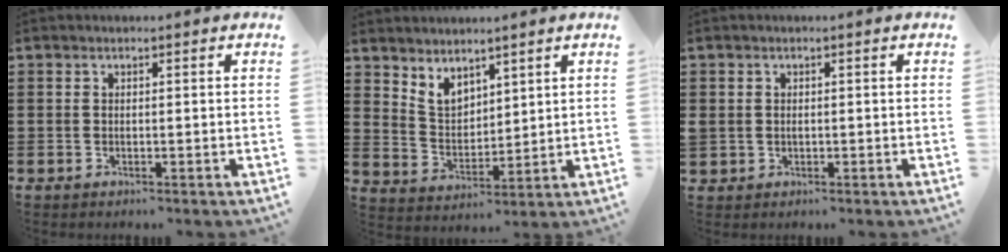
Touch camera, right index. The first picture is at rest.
{"total": 4.6, "force": [3.9, 2.1, 1.1], "torque": [-0.036, -0.009, 0.074]}
{"total": 0.8, "force": [0.2, 0.8, 0.2], "torque": [-0.008, 0.005, 0.002]}